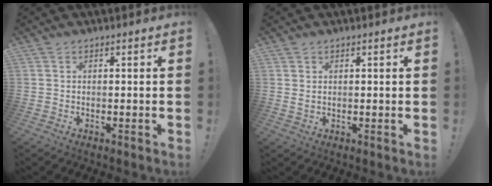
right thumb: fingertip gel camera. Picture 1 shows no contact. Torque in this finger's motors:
{"motor_torque": [-0.27, -0.04, -0.23, 0.17, 0.01]}